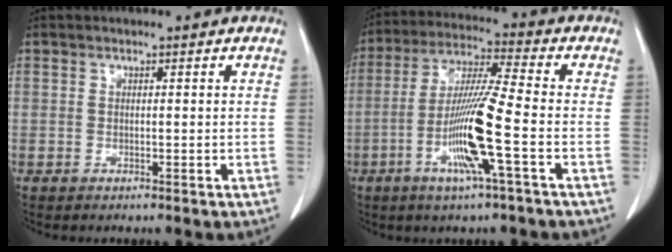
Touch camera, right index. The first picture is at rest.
{"total": 12.0, "force": [-3.9, -0.6, 11.3], "torque": [-0.225, -0.008, -0.080]}